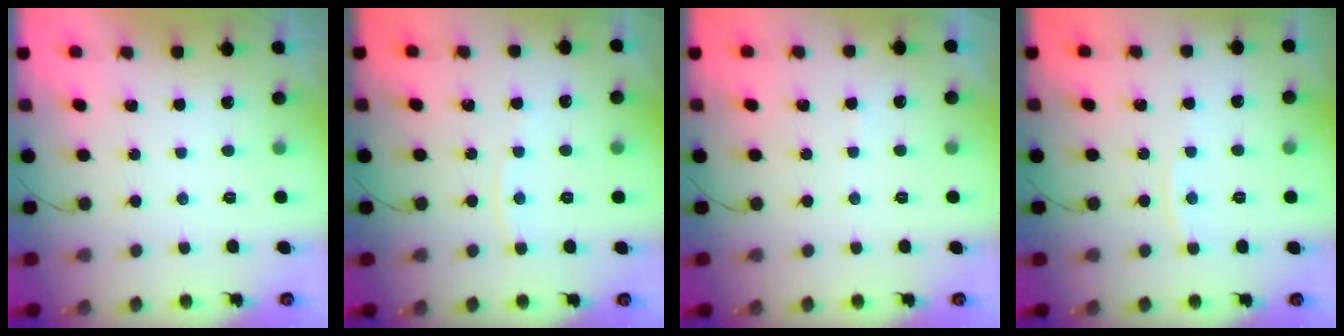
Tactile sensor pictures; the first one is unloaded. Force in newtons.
{"total": 3.8, "press": 3.7, "slide": 0.5}
{"total": 3.1, "press": 3.0, "slide": 0.5}
{"total": 3.5, "press": 3.5, "slide": 0.4}